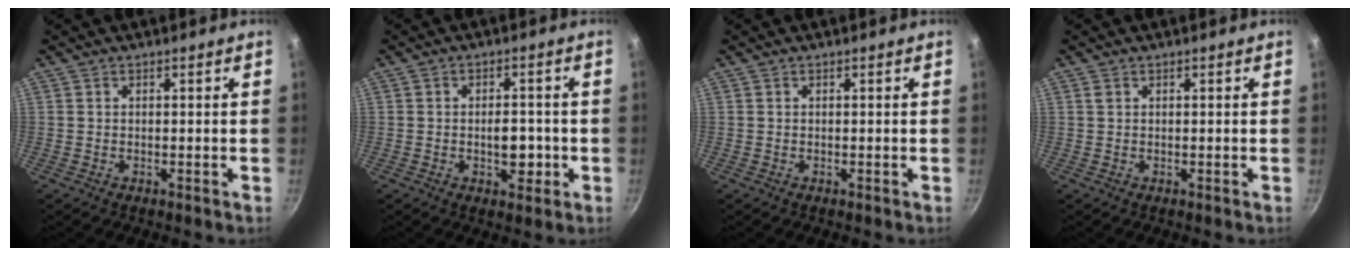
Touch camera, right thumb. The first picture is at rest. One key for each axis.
{"total": 5.6, "fx": -1.2, "fy": 3.1, "fz": 4.5, "tx": -0.037, "ty": 0.008, "tz": -0.016}
{"total": 0.0}
{"total": 0.6, "fx": 0.3, "fy": 0.5, "fz": 0.3, "tx": -0.006, "ty": 0.000, "tz": 0.004}